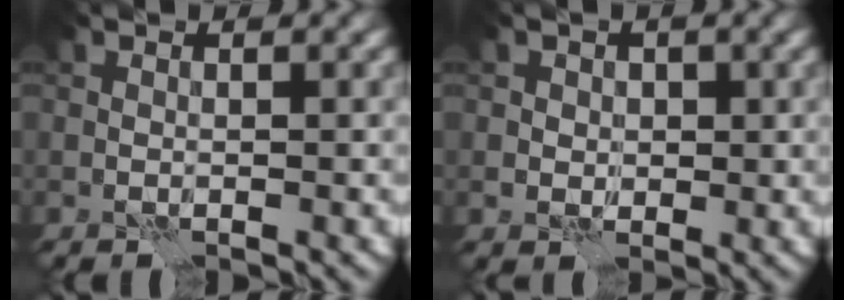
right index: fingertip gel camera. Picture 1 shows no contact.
{"total": 2.0, "force": [0.5, 1.7, 0.7], "torque": [-0.005, -0.004, 0.006]}